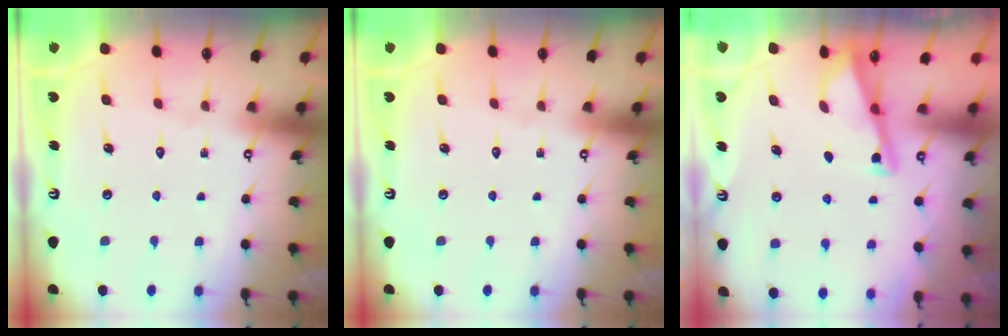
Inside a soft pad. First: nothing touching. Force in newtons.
{"total": 0.0}
{"total": 2.9, "press": 2.9, "slide": 0.3}